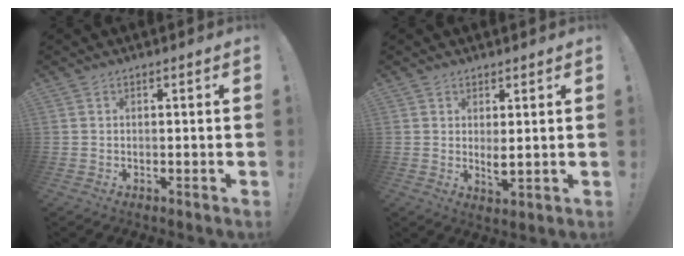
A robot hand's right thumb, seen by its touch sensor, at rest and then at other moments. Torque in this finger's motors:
{"motor_torque": [0.46, 0.40, 0.08, 0.30, -0.01]}